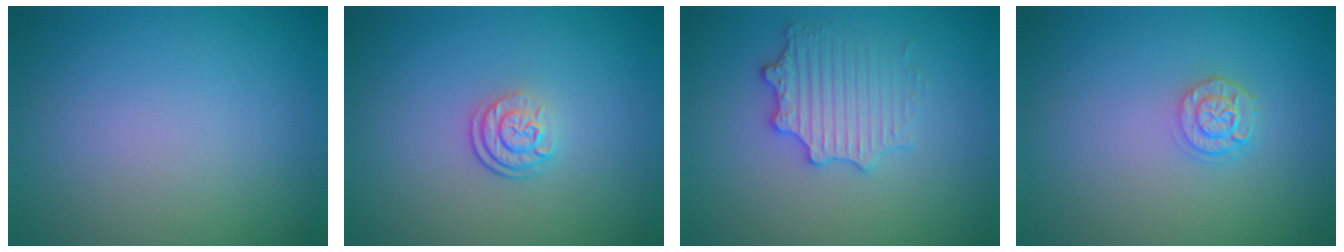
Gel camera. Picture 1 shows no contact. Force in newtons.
{"total": 2.6, "press": 1.9, "slide": 1.8}
{"total": 3.1, "press": 3.0, "slide": 0.5}
{"total": 2.2, "press": 1.8, "slide": 1.2}